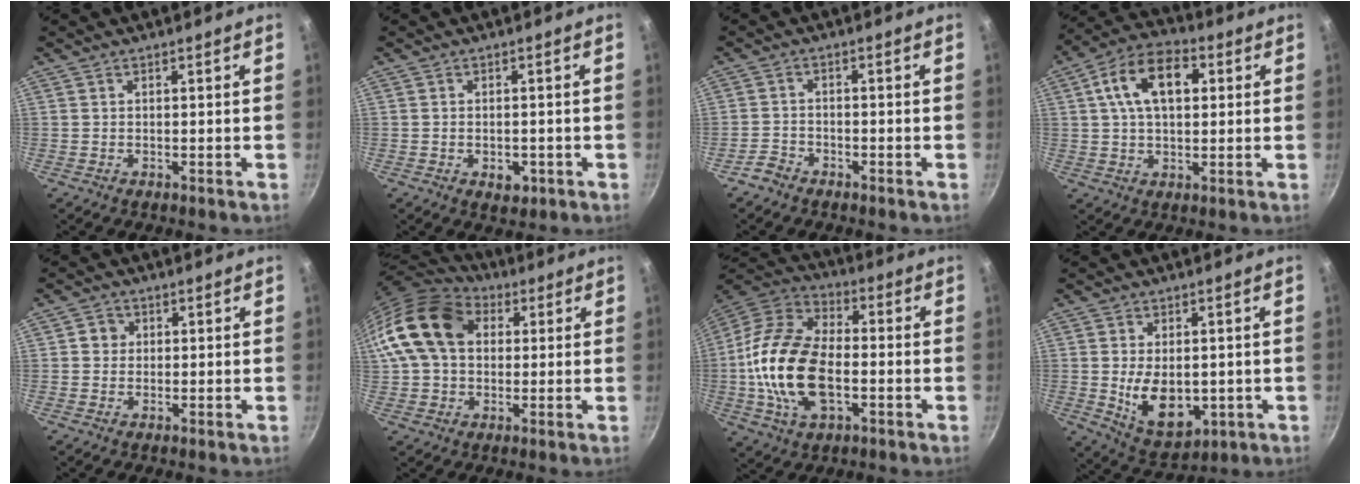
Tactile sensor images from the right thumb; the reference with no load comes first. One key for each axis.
{"total": 3.5, "fx": -1.2, "fy": 2.3, "fz": 2.4, "tx": -0.025, "ty": 0.006, "tz": -0.011}
{"total": 2.8, "fx": -2.3, "fy": 1.4, "fz": 0.7, "tx": -0.019, "ty": 0.024, "tz": -0.047}
{"total": 13.6, "fx": 3.4, "fy": 8.1, "fz": 10.3, "tx": -0.154, "ty": 0.018, "tz": 0.045}
{"total": 2.8, "fx": 0.4, "fy": 2.6, "fz": 0.8, "tx": 0.004, "ty": 0.004, "tz": 0.000}
{"total": 17.0, "fx": 3.7, "fy": 12.5, "fz": 10.9, "tx": -0.185, "ty": 0.026, "tz": 0.052}
{"total": 20.5, "fx": -2.9, "fy": 12.0, "fz": 16.4, "tx": -0.304, "ty": 0.032, "tz": -0.065}
{"total": 11.1, "fx": -0.9, "fy": 7.1, "fz": 8.5, "tx": -0.115, "ty": -0.014, "tz": 0.008}